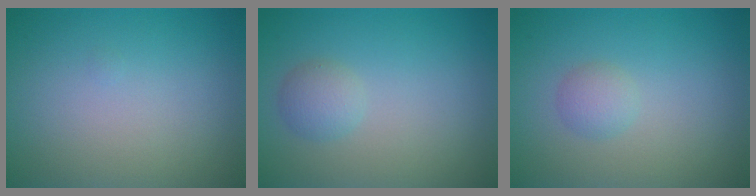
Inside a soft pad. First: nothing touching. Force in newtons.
{"total": 1.7, "press": 1.7, "slide": 0.0}
{"total": 1.4, "press": 1.4, "slide": 0.1}